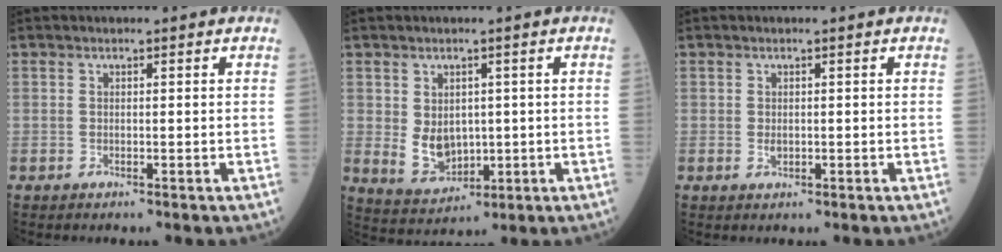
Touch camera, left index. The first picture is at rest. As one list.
[{"total": 5.6, "force": [0.1, 4.2, 3.7], "torque": [-0.076, -0.002, 0.023]}, {"total": 1.0, "force": [0.0, 0.6, 0.7], "torque": [-0.014, -0.001, 0.001]}]